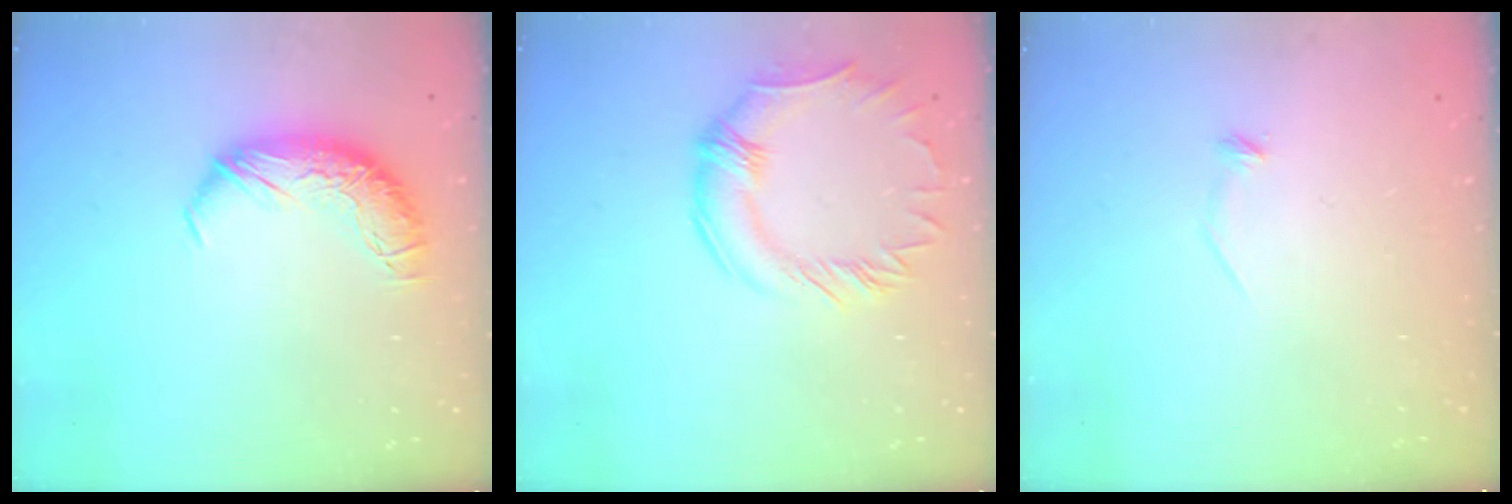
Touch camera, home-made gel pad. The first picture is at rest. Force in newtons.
{"total": 3.1, "press": 2.9, "slide": 1.0}
{"total": 7.1, "press": 7.0, "slide": 0.9}